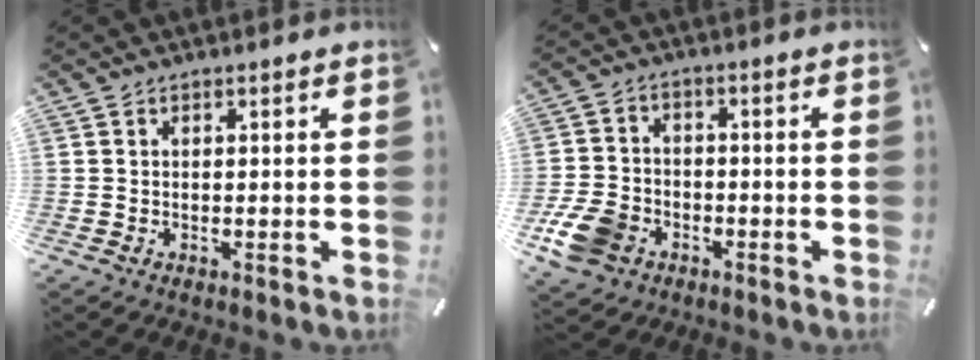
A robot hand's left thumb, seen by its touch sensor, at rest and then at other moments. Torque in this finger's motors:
{"motor_torque": [0.50, 2.48, 0.50, 0.40, 0.11]}